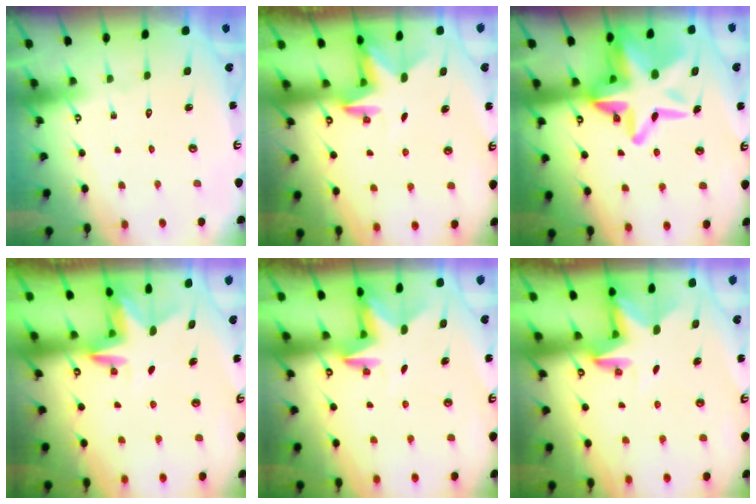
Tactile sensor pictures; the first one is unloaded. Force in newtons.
{"total": 2.4, "press": 2.4, "slide": 0.4}
{"total": 20.7, "press": 20.3, "slide": 3.6}
{"total": 3.0, "press": 3.0, "slide": 0.2}
{"total": 2.5, "press": 2.5, "slide": 0.4}
{"total": 2.8, "press": 2.8, "slide": 0.2}